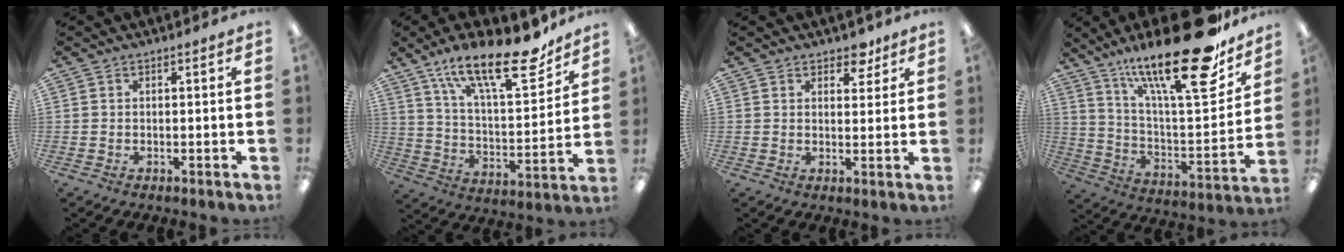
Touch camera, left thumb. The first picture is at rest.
{"total": 22.9, "force": [16.2, 7.6, 14.3], "torque": [-0.222, -0.099, 0.270]}
{"total": 4.8, "force": [3.7, 2.8, 1.5], "torque": [0.003, -0.019, 0.061]}
{"total": 27.6, "force": [19.1, 6.9, 18.7], "torque": [-0.290, -0.120, 0.309]}